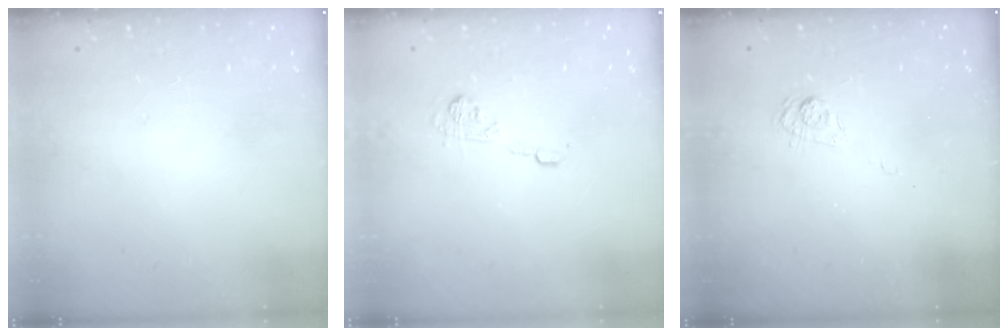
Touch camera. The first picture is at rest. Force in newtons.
{"total": 7.8, "press": 7.8, "slide": 0.6}
{"total": 4.9, "press": 4.7, "slide": 1.6}